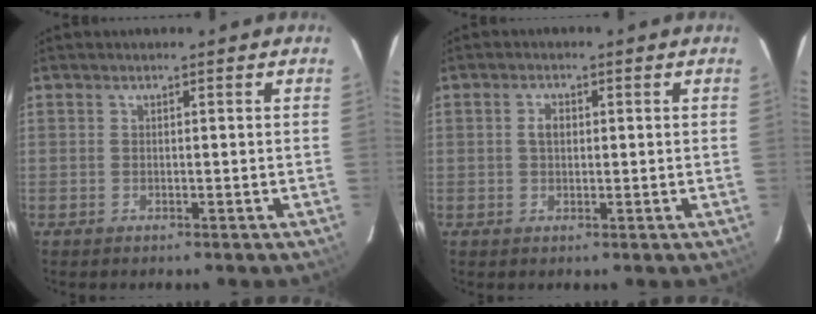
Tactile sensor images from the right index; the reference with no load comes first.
{"total": 2.3, "force": [0.3, 1.5, 1.6], "torque": [-0.031, 0.007, 0.006]}